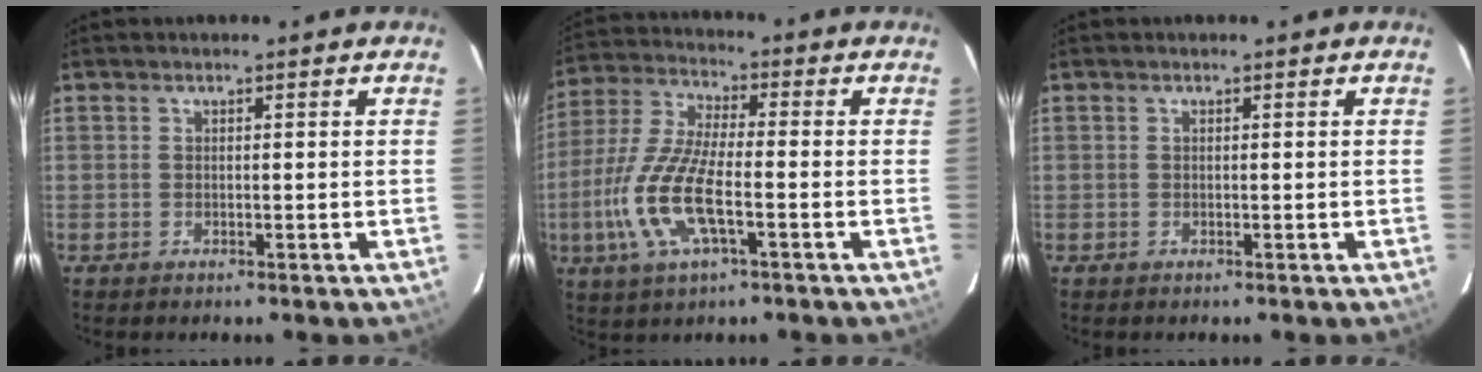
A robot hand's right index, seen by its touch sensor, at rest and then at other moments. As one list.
[{"total": 13.8, "force": [-4.3, 4.0, 12.5], "torque": [-0.276, -0.007, -0.087]}, {"total": 0.0}]